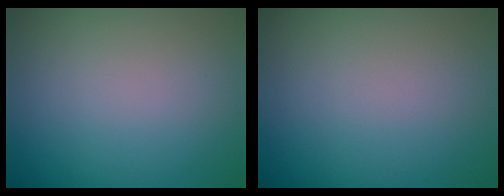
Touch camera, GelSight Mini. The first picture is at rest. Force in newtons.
{"total": 0.0}